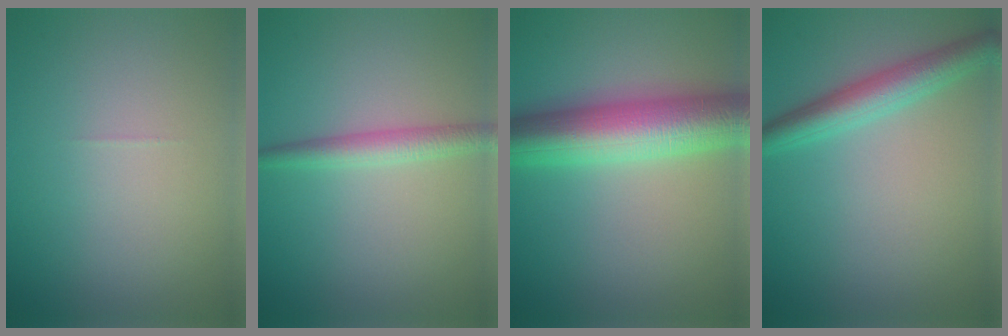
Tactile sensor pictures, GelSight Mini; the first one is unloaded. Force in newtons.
{"total": 2.4, "press": 2.4, "slide": 0.0}
{"total": 9.4, "press": 9.4, "slide": 0.0}
{"total": 4.0, "press": 4.0, "slide": 0.3}